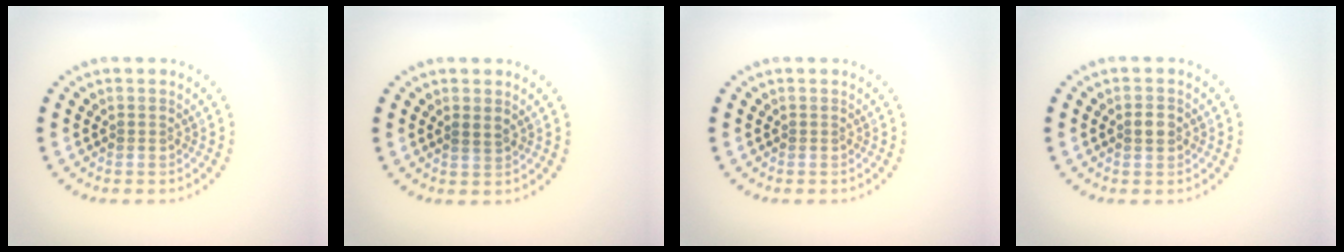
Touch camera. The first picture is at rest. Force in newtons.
{"total": 0.9, "press": 0.9, "slide": 0.2}
{"total": 0.0}
{"total": 1.6, "press": 1.6, "slide": 0.2}